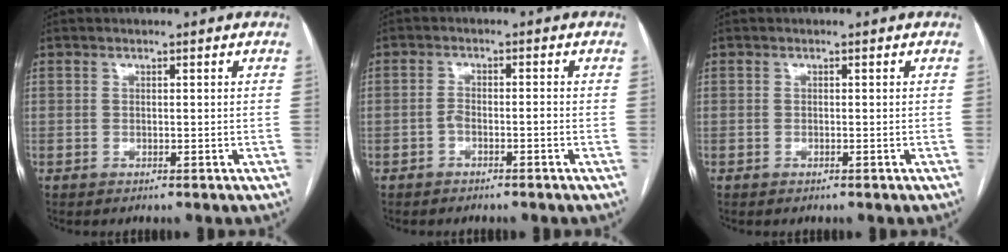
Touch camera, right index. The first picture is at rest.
{"total": 1.9, "force": [-1.2, 0.4, 1.4], "torque": [-0.025, 0.010, -0.018]}
{"total": 0.0}